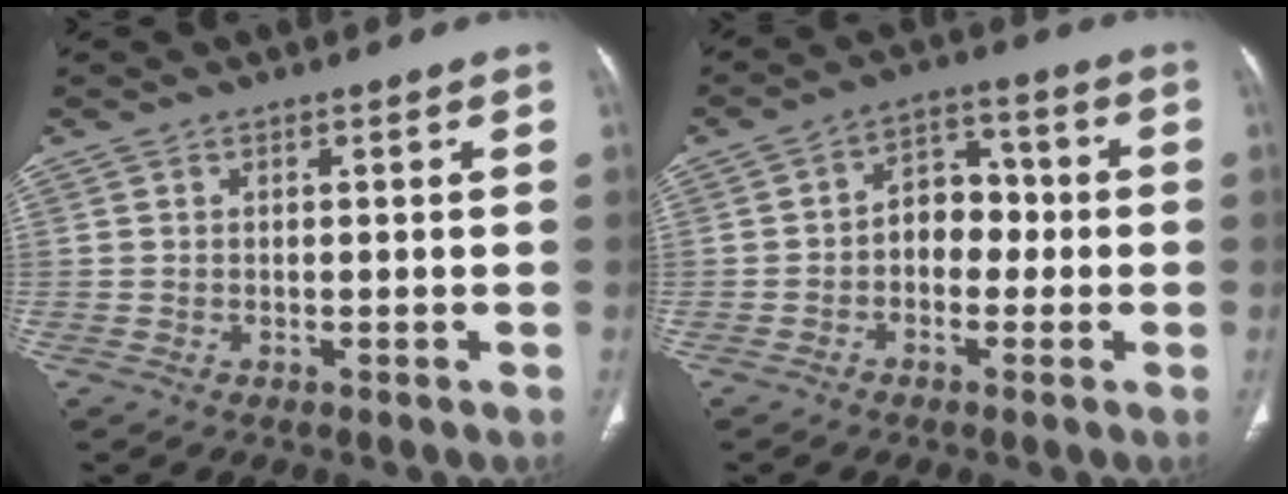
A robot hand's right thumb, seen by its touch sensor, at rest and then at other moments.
{"total": 7.4, "force": [-1.0, 5.6, 4.8], "torque": [-0.037, 0.033, -0.029]}